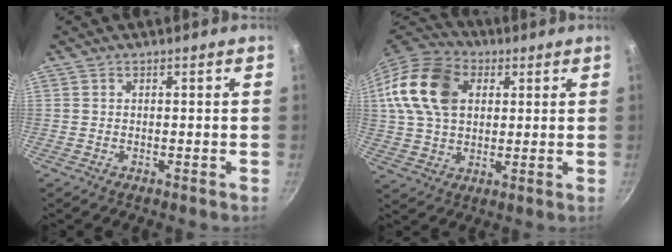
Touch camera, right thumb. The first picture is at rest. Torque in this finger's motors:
{"motor_torque": [2.51, 2.50, 0.63, -0.45, 0.23]}